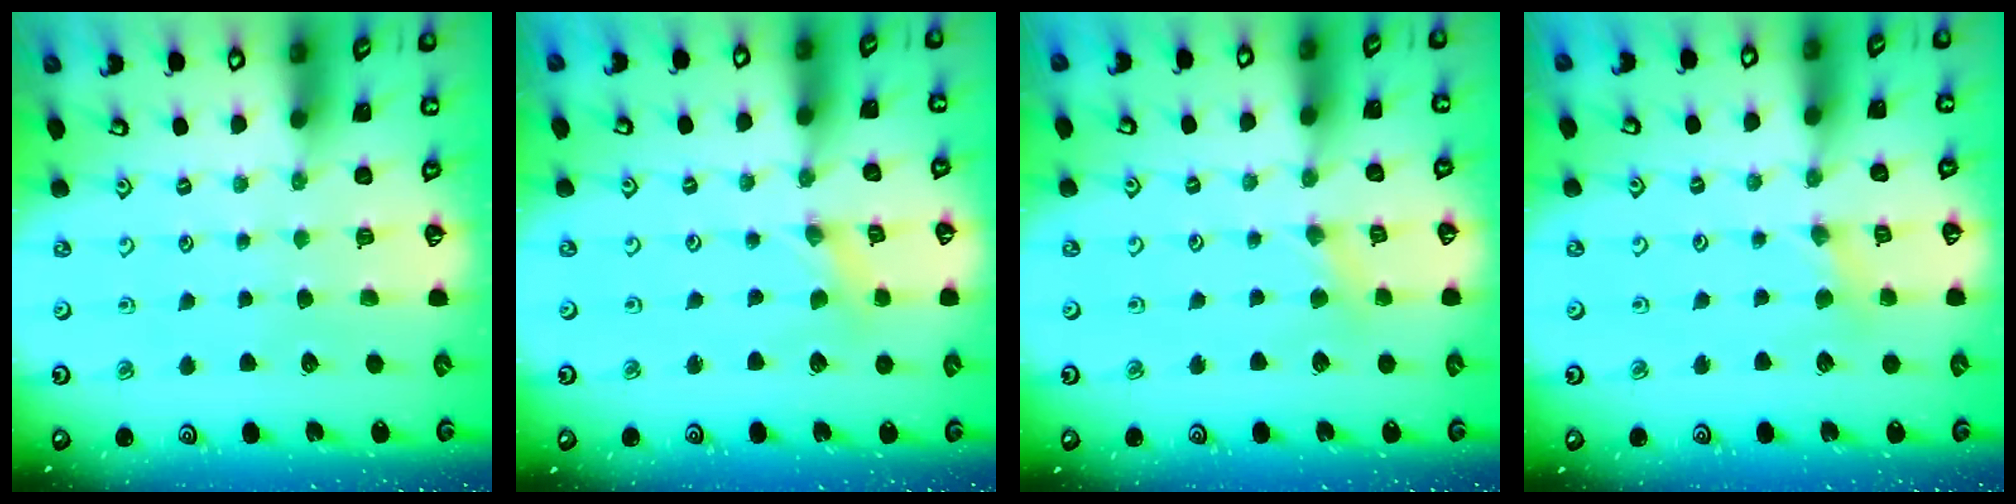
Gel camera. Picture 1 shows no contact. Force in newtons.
{"total": 0.0}
{"total": 3.0, "press": 2.9, "slide": 0.5}
{"total": 2.8, "press": 2.8, "slide": 0.5}